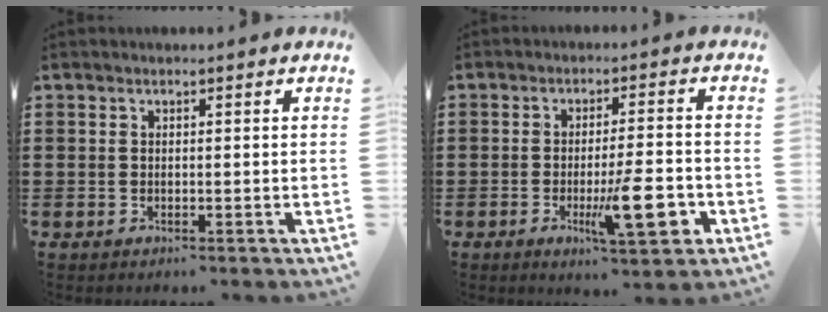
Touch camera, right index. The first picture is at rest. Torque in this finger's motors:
{"motor_torque": [1.25, -0.89, 0.44, 0.09]}